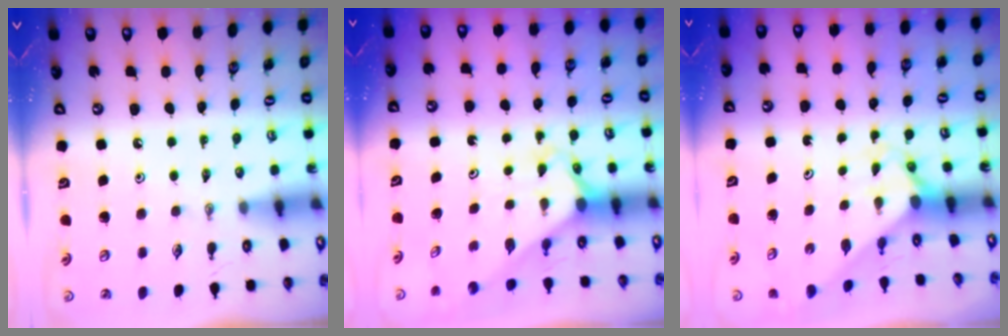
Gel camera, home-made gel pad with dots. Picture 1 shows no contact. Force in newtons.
{"total": 2.4, "press": 2.4, "slide": 0.2}
{"total": 2.0, "press": 2.0, "slide": 0.2}